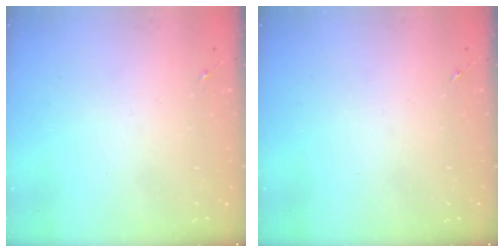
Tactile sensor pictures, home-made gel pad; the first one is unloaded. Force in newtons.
{"total": 0.0}